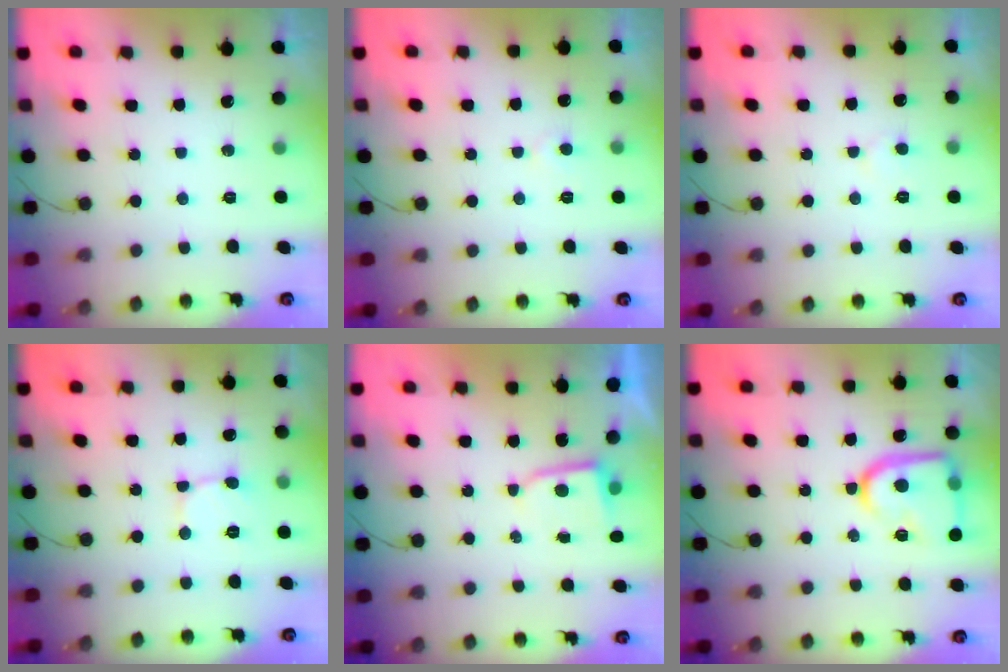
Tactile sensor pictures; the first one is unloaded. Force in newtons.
{"total": 2.7, "press": 2.7, "slide": 0.2}
{"total": 2.4, "press": 2.4, "slide": 0.2}
{"total": 2.4, "press": 2.4, "slide": 0.2}
{"total": 2.2, "press": 2.2, "slide": 0.3}
{"total": 16.4, "press": 16.4, "slide": 1.5}